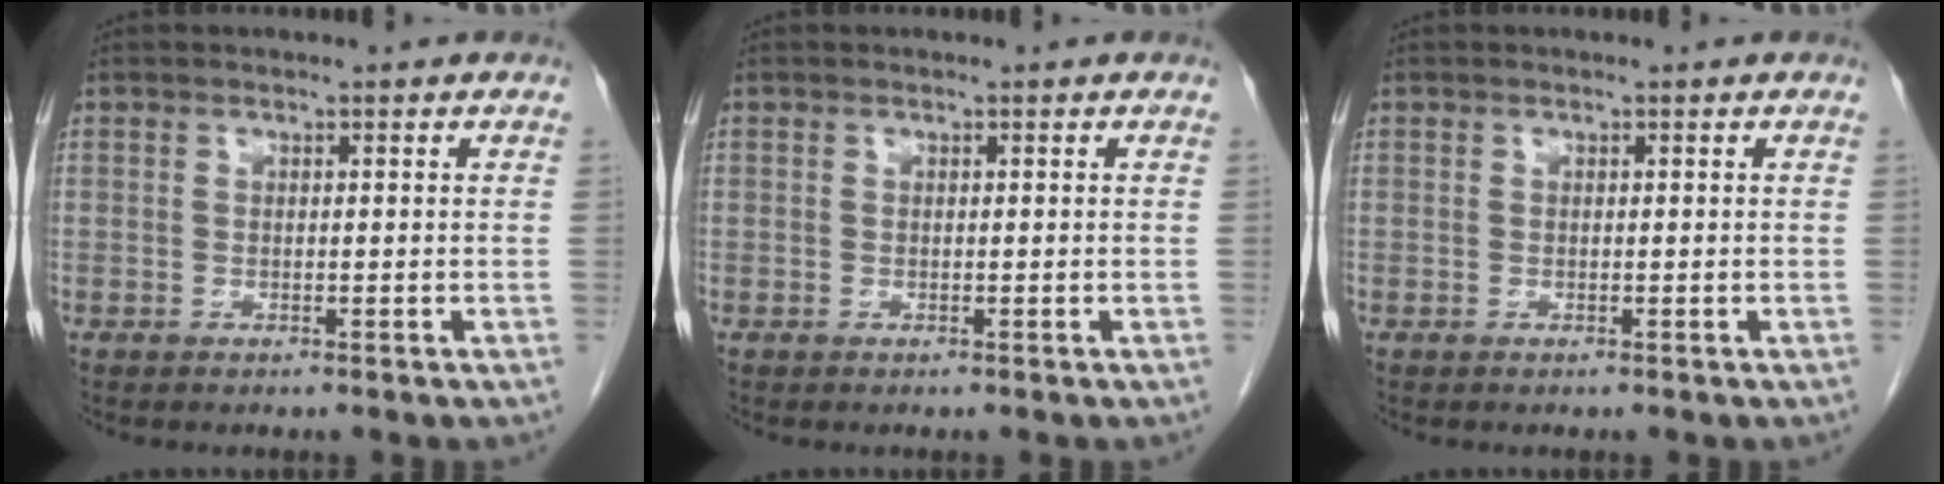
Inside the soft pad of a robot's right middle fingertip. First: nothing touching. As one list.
[{"total": 0.0}, {"total": 0.0}]